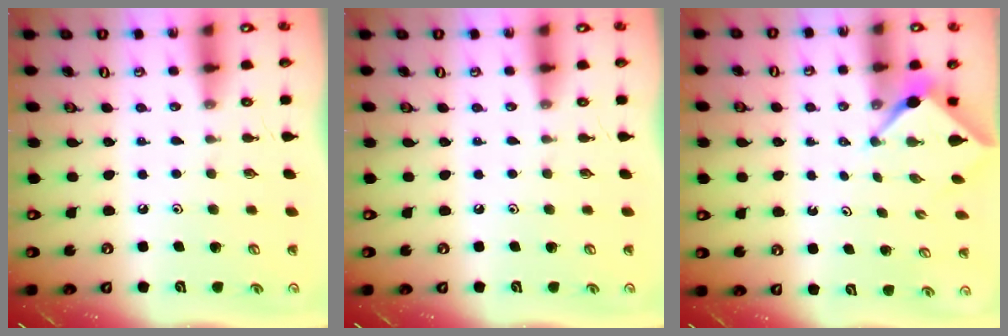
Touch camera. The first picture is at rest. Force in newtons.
{"total": 0.0}
{"total": 2.5, "press": 2.5, "slide": 0.3}